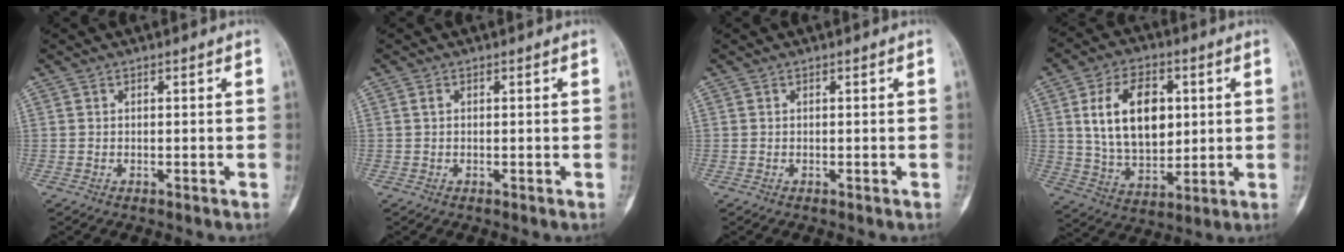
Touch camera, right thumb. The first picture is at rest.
{"total": 0.5, "force": [0.1, 0.3, 0.4], "torque": [-0.009, 0.001, 0.001]}
{"total": 0.0}
{"total": 16.0, "force": [3.4, 10.1, 11.9], "torque": [-0.171, -0.012, 0.066]}